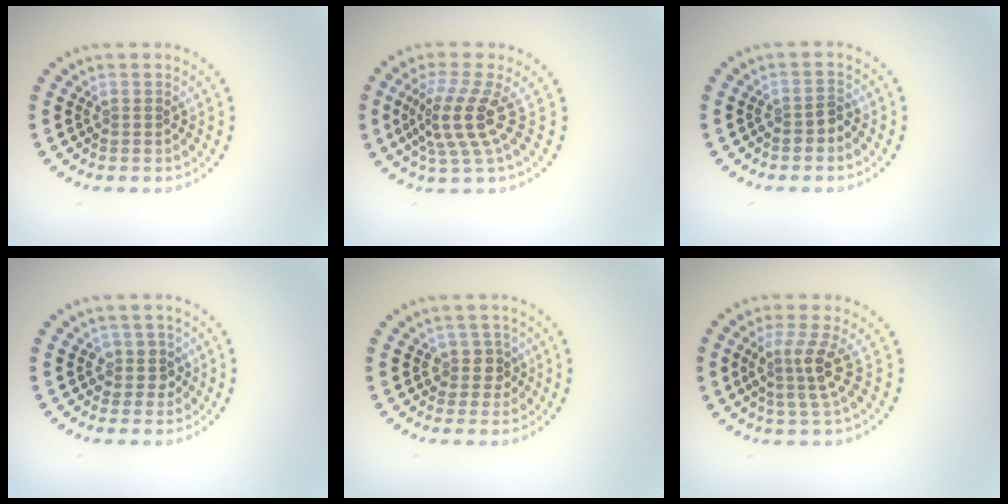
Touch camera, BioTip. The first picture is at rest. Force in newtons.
{"total": 4.2, "press": 3.0, "slide": 2.8}
{"total": 1.1, "press": 1.0, "slide": 0.4}
{"total": 1.7, "press": 1.5, "slide": 1.0}
{"total": 2.0, "press": 1.6, "slide": 1.2}
{"total": 3.1, "press": 2.2, "slide": 2.2}